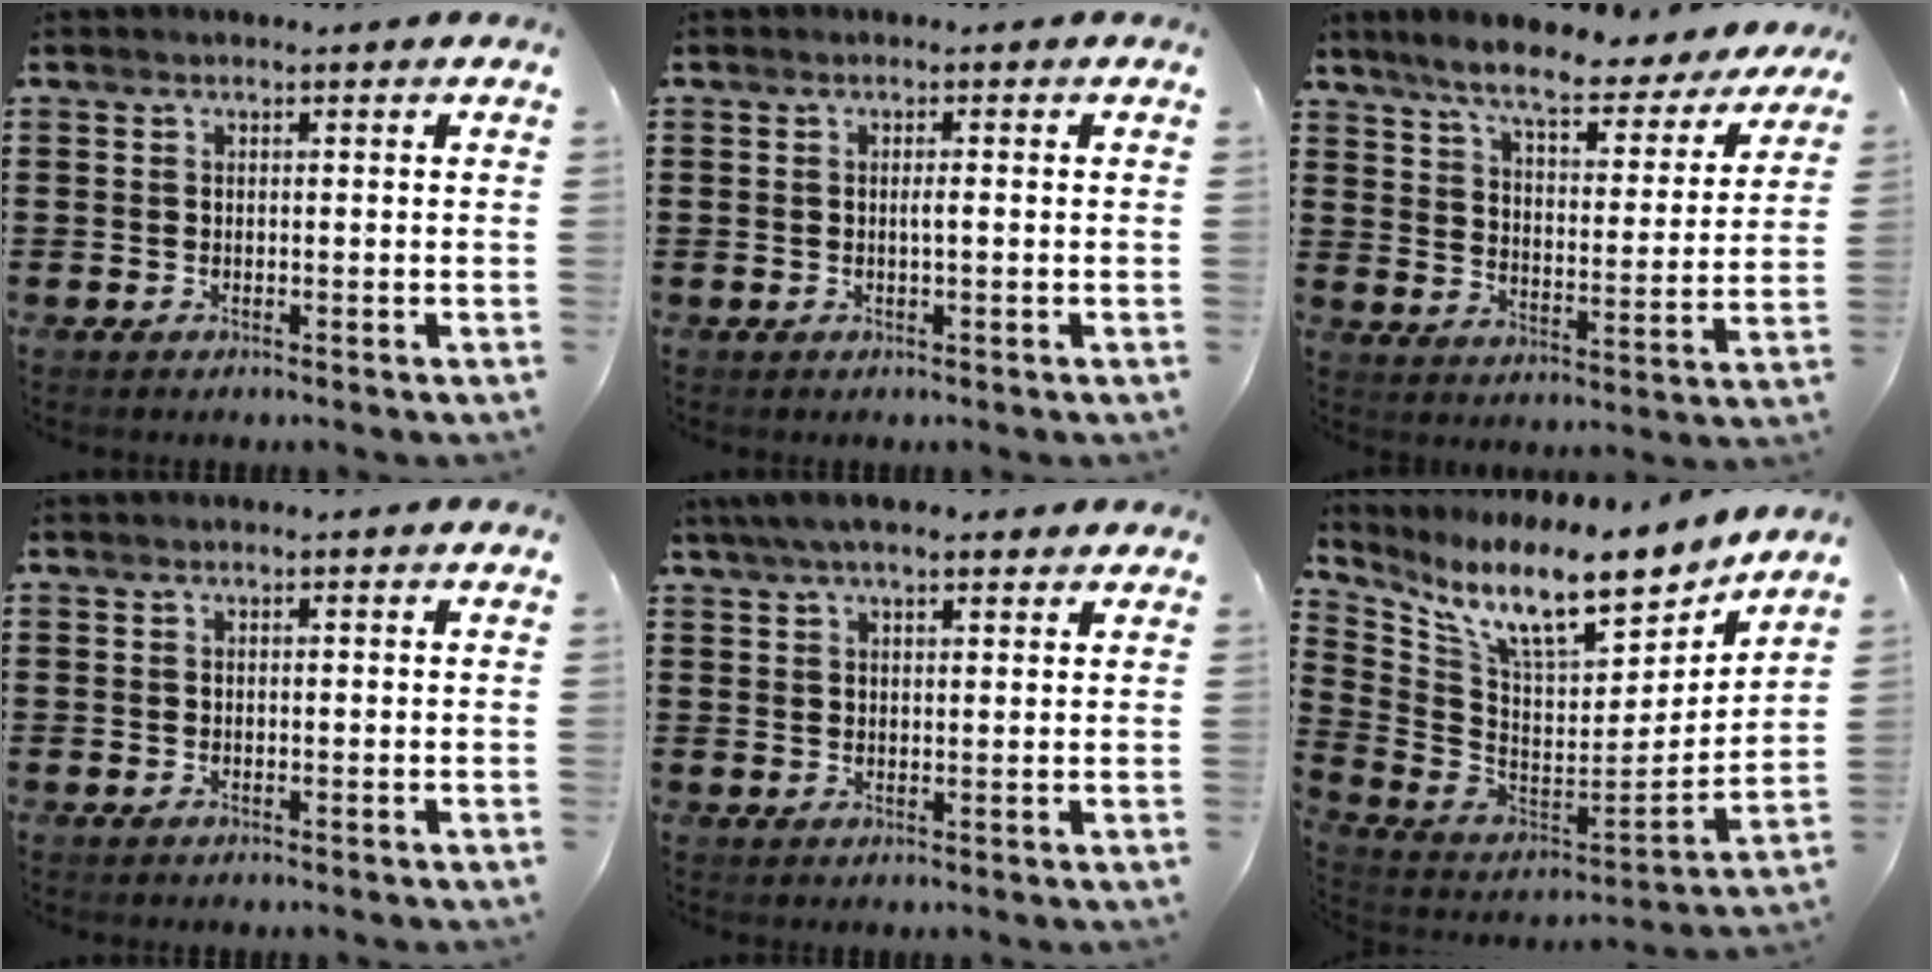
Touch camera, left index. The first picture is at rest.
{"total": 0.9, "force": [-0.1, 0.0, 0.9], "torque": [-0.017, -0.003, -0.002]}
{"total": 8.1, "force": [6.8, 0.7, 4.4], "torque": [-0.102, -0.036, 0.112]}
{"total": 0.0}
{"total": 5.1, "force": [3.8, 1.4, 3.0], "torque": [-0.068, 0.005, 0.069]}
{"total": 12.6, "force": [9.1, 2.5, 8.4], "torque": [-0.177, -0.067, 0.151]}